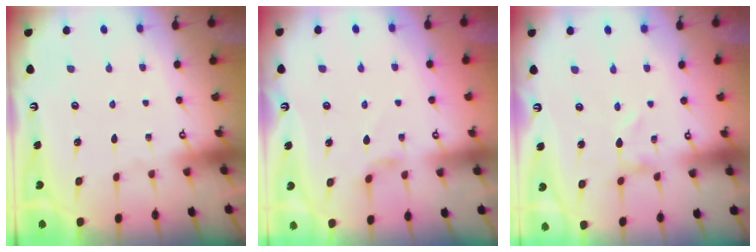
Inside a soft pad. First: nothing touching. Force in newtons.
{"total": 2.8, "press": 2.8, "slide": 0.4}
{"total": 0.0}